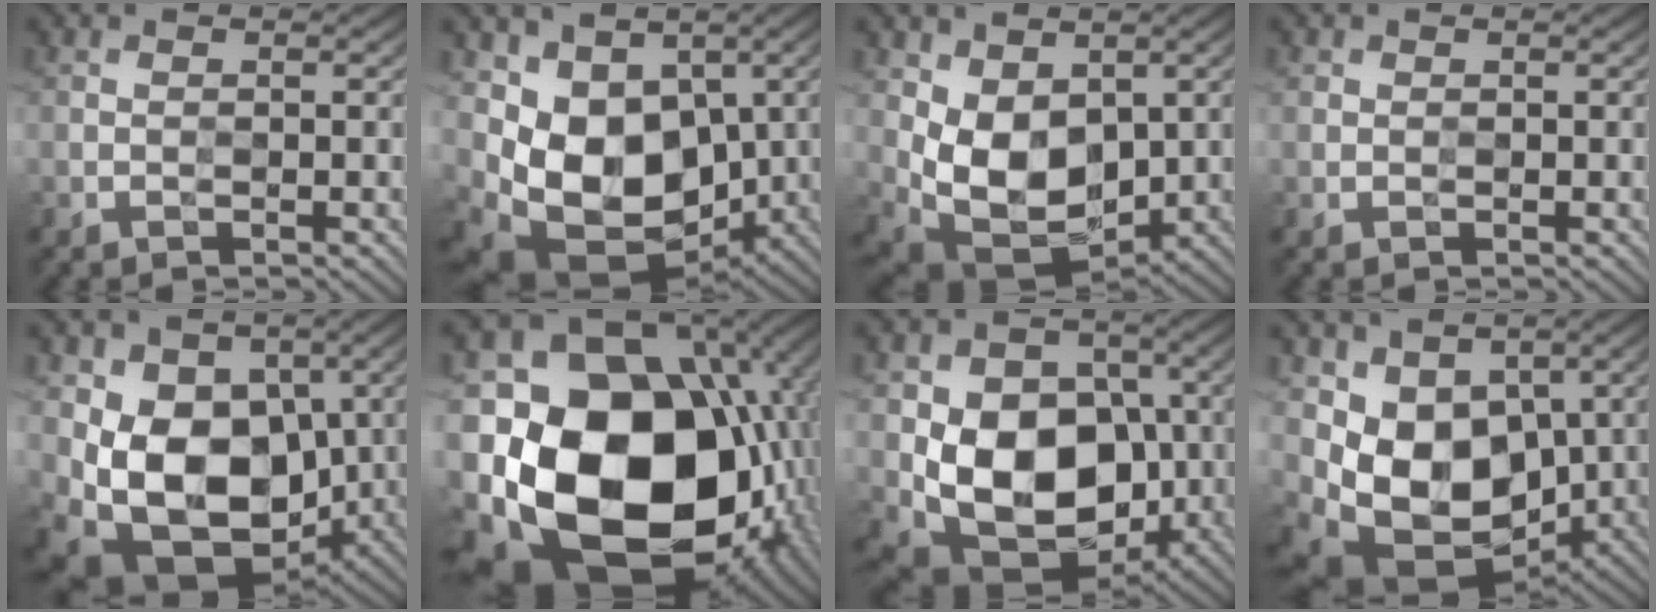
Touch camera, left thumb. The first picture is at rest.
{"total": 12.4, "force": [0.4, 9.2, 8.3], "torque": [-0.182, -0.044, 0.016]}
{"total": 9.1, "force": [1.2, 6.2, 6.6], "torque": [-0.142, -0.023, 0.027]}
{"total": 0.7, "force": [0.4, 0.6, 0.1], "torque": [0.000, -0.002, 0.008]}
{"total": 14.4, "force": [-1.2, 10.4, 9.9], "torque": [-0.184, -0.033, -0.014]}
{"total": 23.5, "force": [-4.5, 17.4, 15.2], "torque": [-0.339, -0.060, -0.041]}
{"total": 14.1, "force": [-2.1, 10.3, 9.4], "torque": [-0.165, -0.028, -0.039]}
{"total": 11.9, "force": [0.4, 8.9, 7.9], "torque": [-0.169, -0.048, 0.015]}